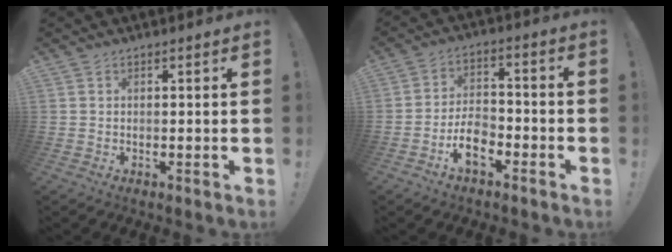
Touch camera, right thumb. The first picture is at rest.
{"total": 8.8, "force": [-4.8, 5.0, 5.5], "torque": [-0.104, 0.022, -0.086]}